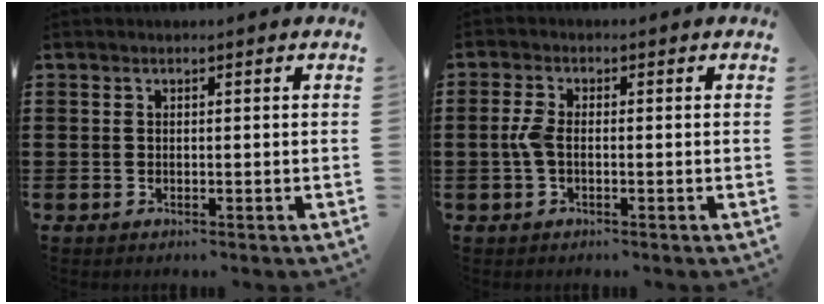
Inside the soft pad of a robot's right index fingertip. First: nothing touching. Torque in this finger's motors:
{"motor_torque": [0.89, 0.26, 0.47, 0.13]}